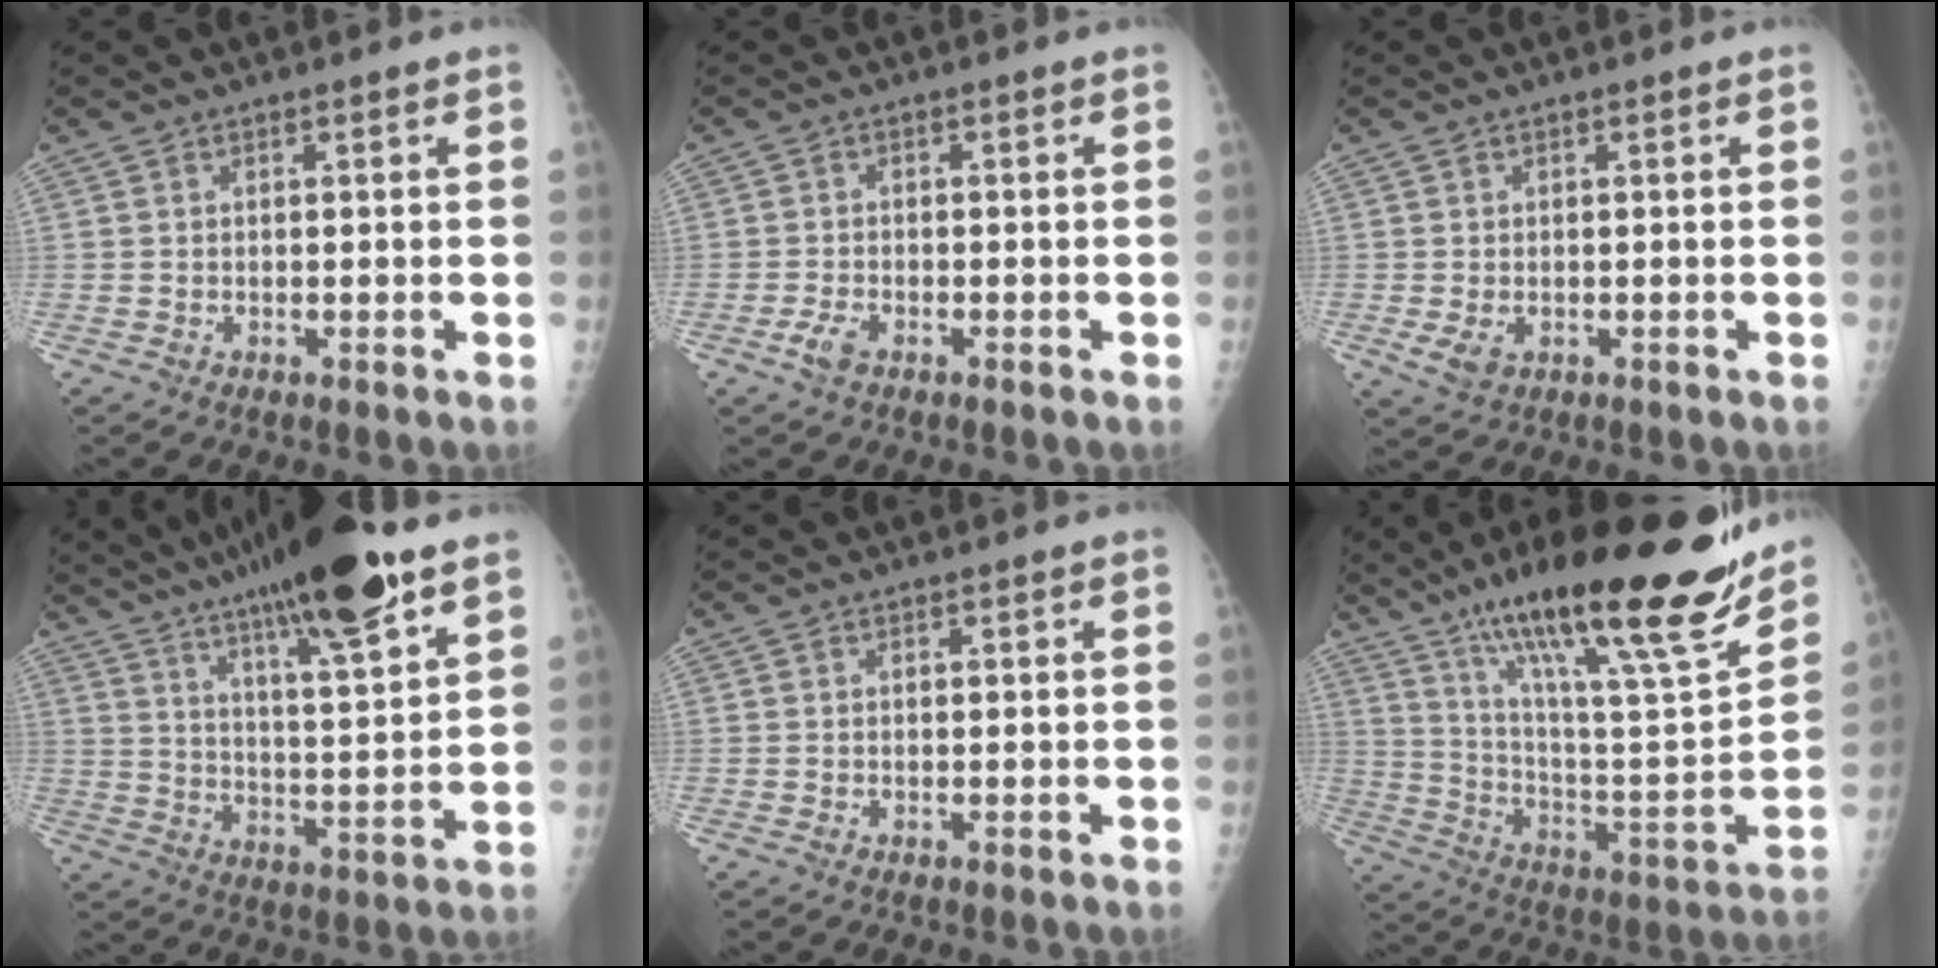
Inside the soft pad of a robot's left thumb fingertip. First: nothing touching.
{"total": 2.5, "force": [-1.5, 1.3, 1.6], "torque": [-0.040, 0.003, -0.029]}
{"total": 2.8, "force": [-0.6, 1.9, 1.9], "torque": [-0.038, -0.006, -0.004]}
{"total": 21.1, "force": [14.2, 3.0, 15.4], "torque": [-0.239, -0.048, 0.231]}
{"total": 0.0}
{"total": 31.0, "force": [20.7, 5.5, 22.4], "torque": [-0.334, -0.066, 0.338]}